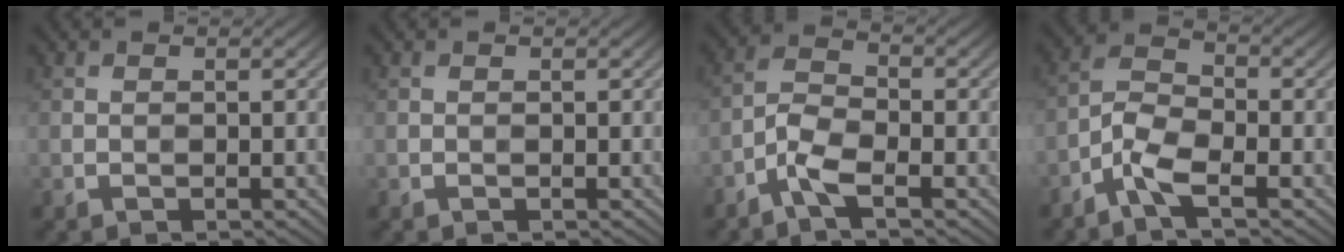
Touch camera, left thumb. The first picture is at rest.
{"total": 0.0}
{"total": 4.1, "force": [-2.6, 1.2, 2.9], "torque": [-0.069, 0.001, -0.065]}
{"total": 4.7, "force": [-3.0, 1.4, 3.4], "torque": [-0.078, 0.000, -0.075]}